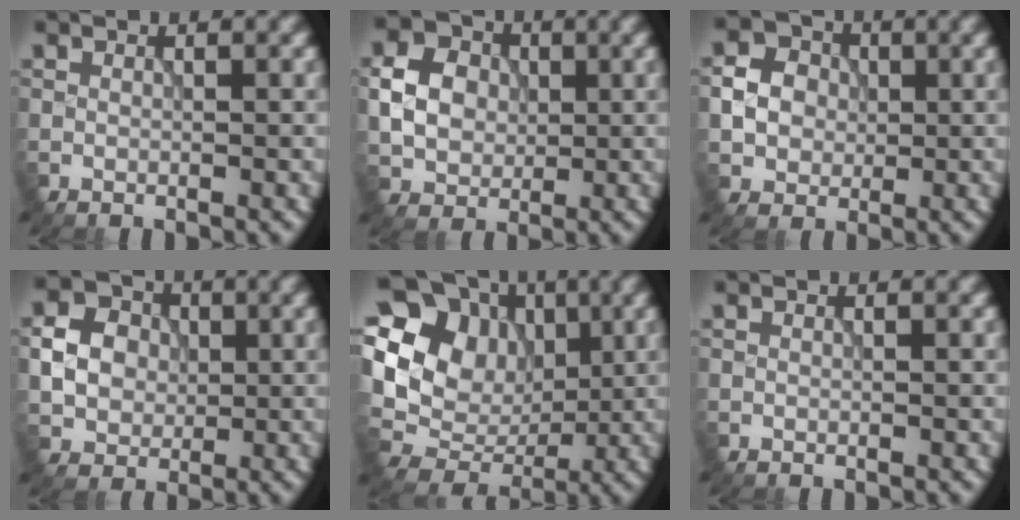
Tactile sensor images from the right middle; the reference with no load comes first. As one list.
[{"total": 4.4, "force": [0.2, 3.8, 2.3], "torque": [-0.041, 0.004, 0.000]}, {"total": 3.4, "force": [-0.1, 3.1, 1.3], "torque": [-0.017, 0.003, -0.005]}, {"total": 4.0, "force": [0.1, 3.5, 1.8], "torque": [-0.029, 0.004, -0.002]}, {"total": 11.9, "force": [3.1, 9.8, 6.0], "torque": [-0.125, 0.024, 0.044]}, {"total": 0.0}]